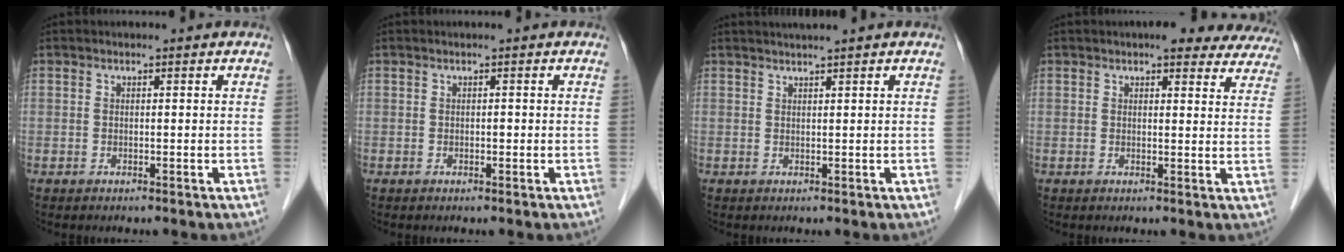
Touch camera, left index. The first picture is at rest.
{"total": 0.0}
{"total": 2.2, "force": [1.9, -0.6, 1.0], "torque": [-0.008, 0.011, 0.037]}
{"total": 12.1, "force": [10.6, 3.6, 4.4], "torque": [-0.017, -0.002, 0.098]}